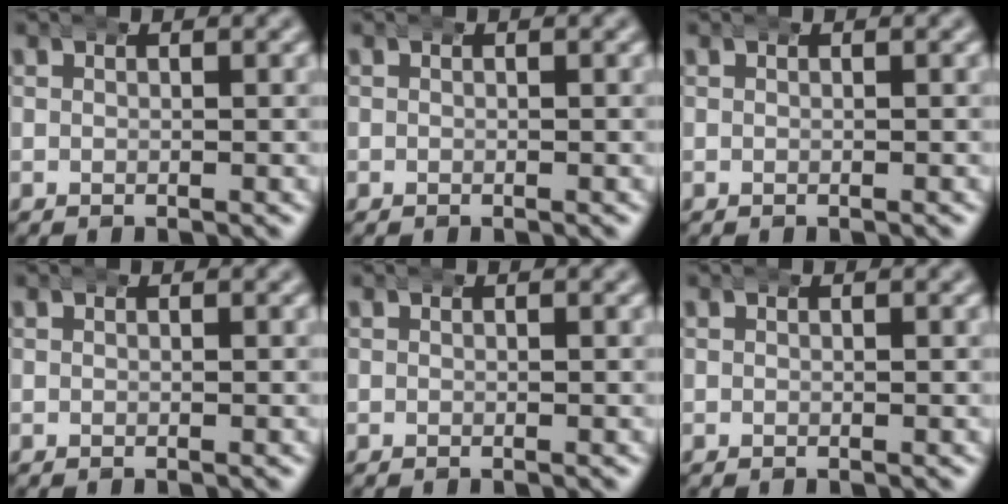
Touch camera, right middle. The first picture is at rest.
{"total": 0.0}
{"total": 0.0}
{"total": 0.0}
{"total": 0.0}
{"total": 0.0}